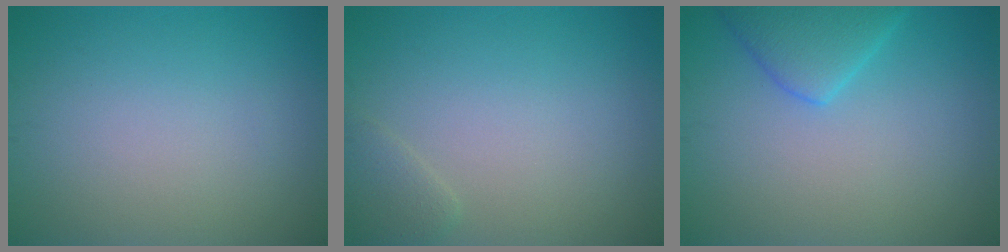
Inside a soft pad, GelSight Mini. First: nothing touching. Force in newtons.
{"total": 1.3, "press": 1.3, "slide": 0.2}
{"total": 3.4, "press": 3.4, "slide": 0.3}